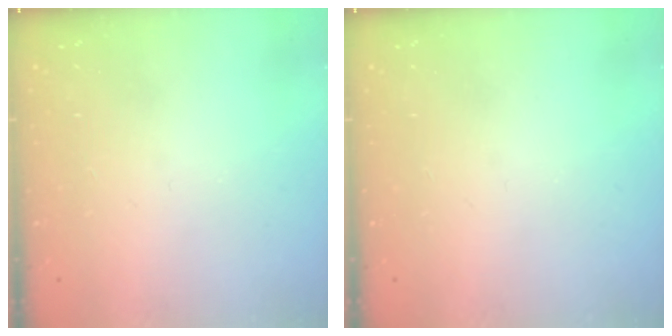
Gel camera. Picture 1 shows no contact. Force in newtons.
{"total": 0.0}